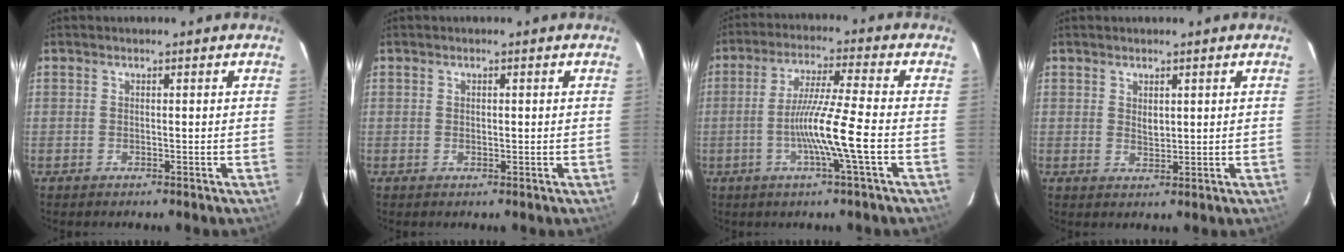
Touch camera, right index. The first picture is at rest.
{"total": 0.8, "force": [0.3, 0.4, 0.6], "torque": [-0.009, 0.003, 0.006]}
{"total": 10.3, "force": [-3.1, -1.3, 9.7], "torque": [-0.181, -0.007, -0.058]}
{"total": 2.1, "force": [0.9, 1.2, 1.5], "torque": [-0.021, 0.000, 0.018]}